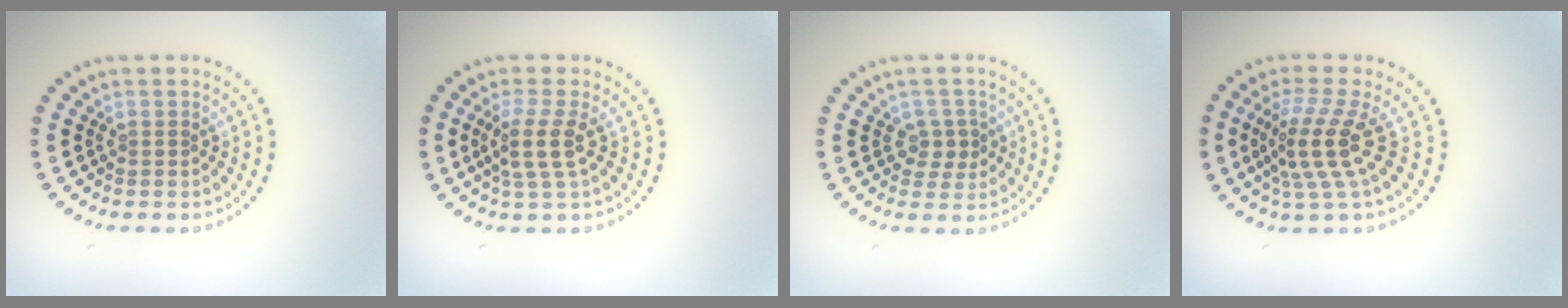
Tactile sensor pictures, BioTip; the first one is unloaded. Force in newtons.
{"total": 2.9, "press": 2.4, "slide": 1.7}
{"total": 2.0, "press": 1.8, "slide": 0.9}
{"total": 4.1, "press": 2.7, "slide": 3.0}